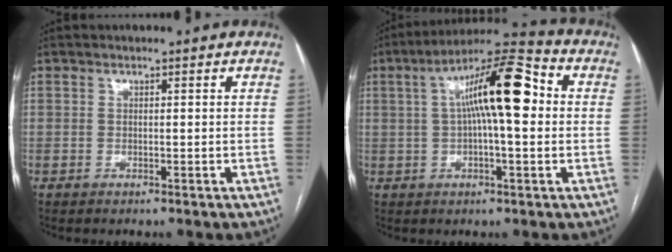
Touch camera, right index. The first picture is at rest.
{"total": 14.1, "force": [2.1, 2.8, 13.6], "torque": [-0.228, 0.040, 0.026]}